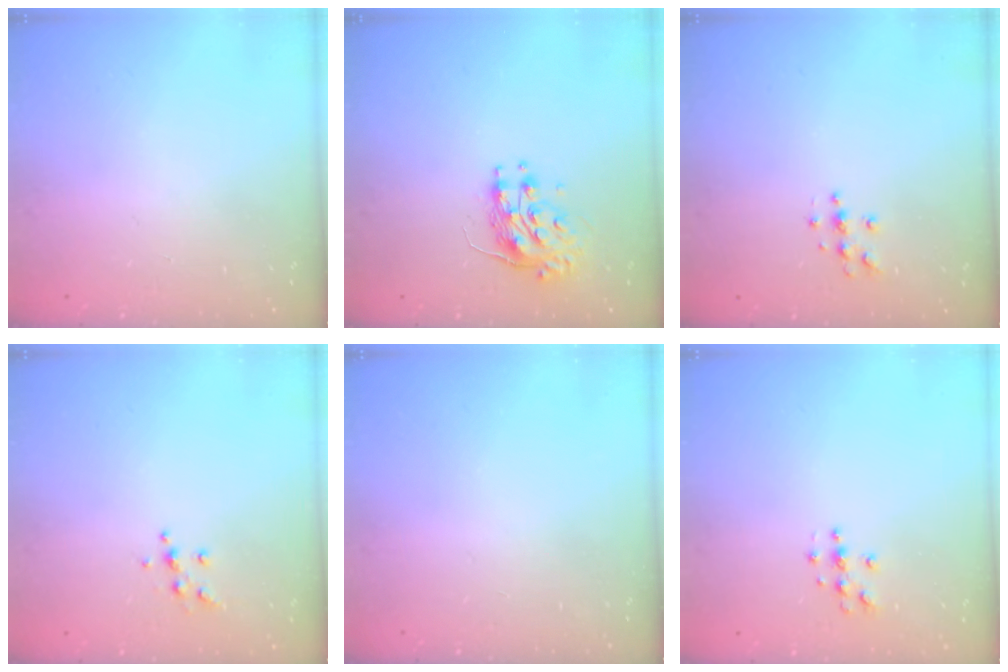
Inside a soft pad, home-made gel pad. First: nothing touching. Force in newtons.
{"total": 8.2, "press": 8.2, "slide": 0.3}
{"total": 4.9, "press": 4.8, "slide": 0.6}
{"total": 6.4, "press": 6.4, "slide": 0.5}
{"total": 0.0}
{"total": 3.7, "press": 3.7, "slide": 0.5}